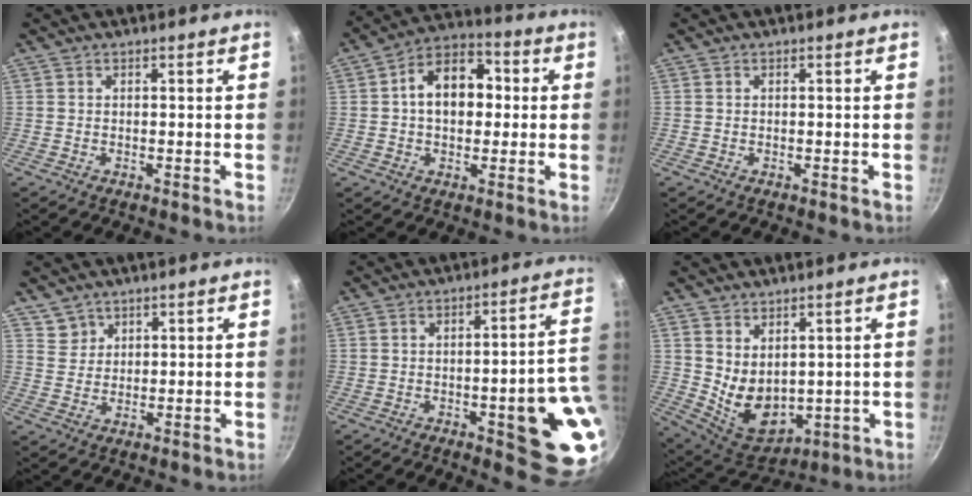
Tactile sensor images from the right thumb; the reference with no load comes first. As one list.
[{"total": 12.6, "force": [1.1, 8.8, 9.0], "torque": [-0.098, 0.029, 0.001]}, {"total": 0.0}, {"total": 3.4, "force": [2.3, 2.5, 0.1], "torque": [0.020, 0.000, 0.044]}, {"total": 17.6, "force": [-3.5, 5.2, 16.4], "torque": [-0.154, 0.017, -0.042]}, {"total": 10.0, "force": [2.4, 7.0, 6.8], "torque": [-0.089, -0.039, 0.070]}]